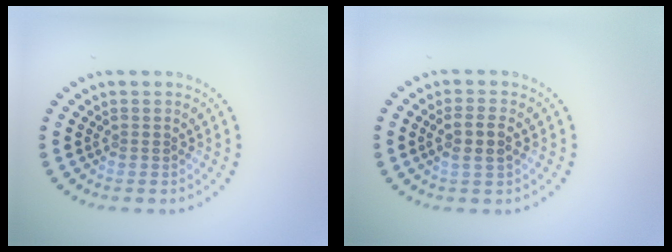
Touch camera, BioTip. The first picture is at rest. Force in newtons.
{"total": 2.1, "press": 2.0, "slide": 0.8}